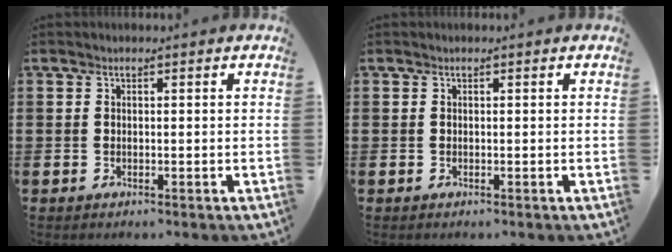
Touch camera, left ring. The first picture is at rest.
{"total": 0.0}